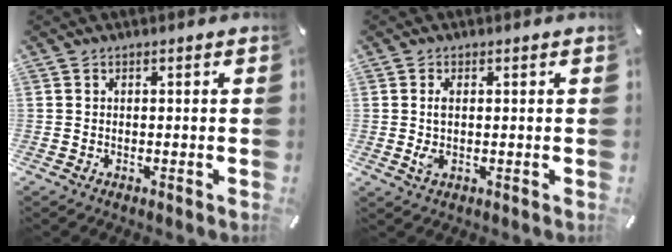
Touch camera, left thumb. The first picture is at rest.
{"total": 3.2, "force": [0.2, 1.5, 2.8], "torque": [-0.061, -0.006, -0.004]}